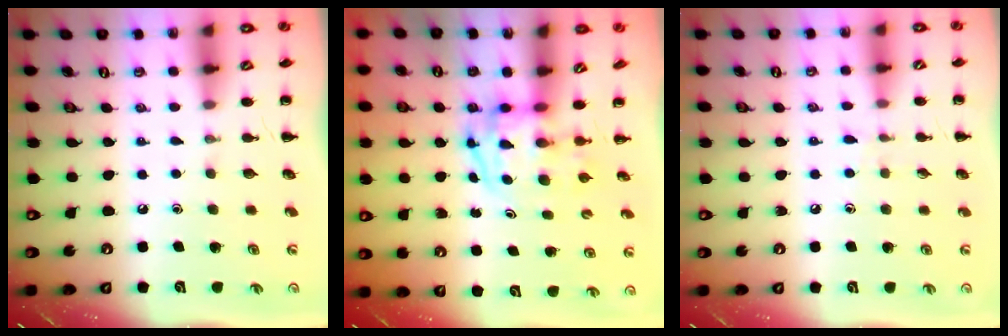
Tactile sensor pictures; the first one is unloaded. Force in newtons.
{"total": 3.7, "press": 3.7, "slide": 0.6}
{"total": 5.8, "press": 5.3, "slide": 2.4}